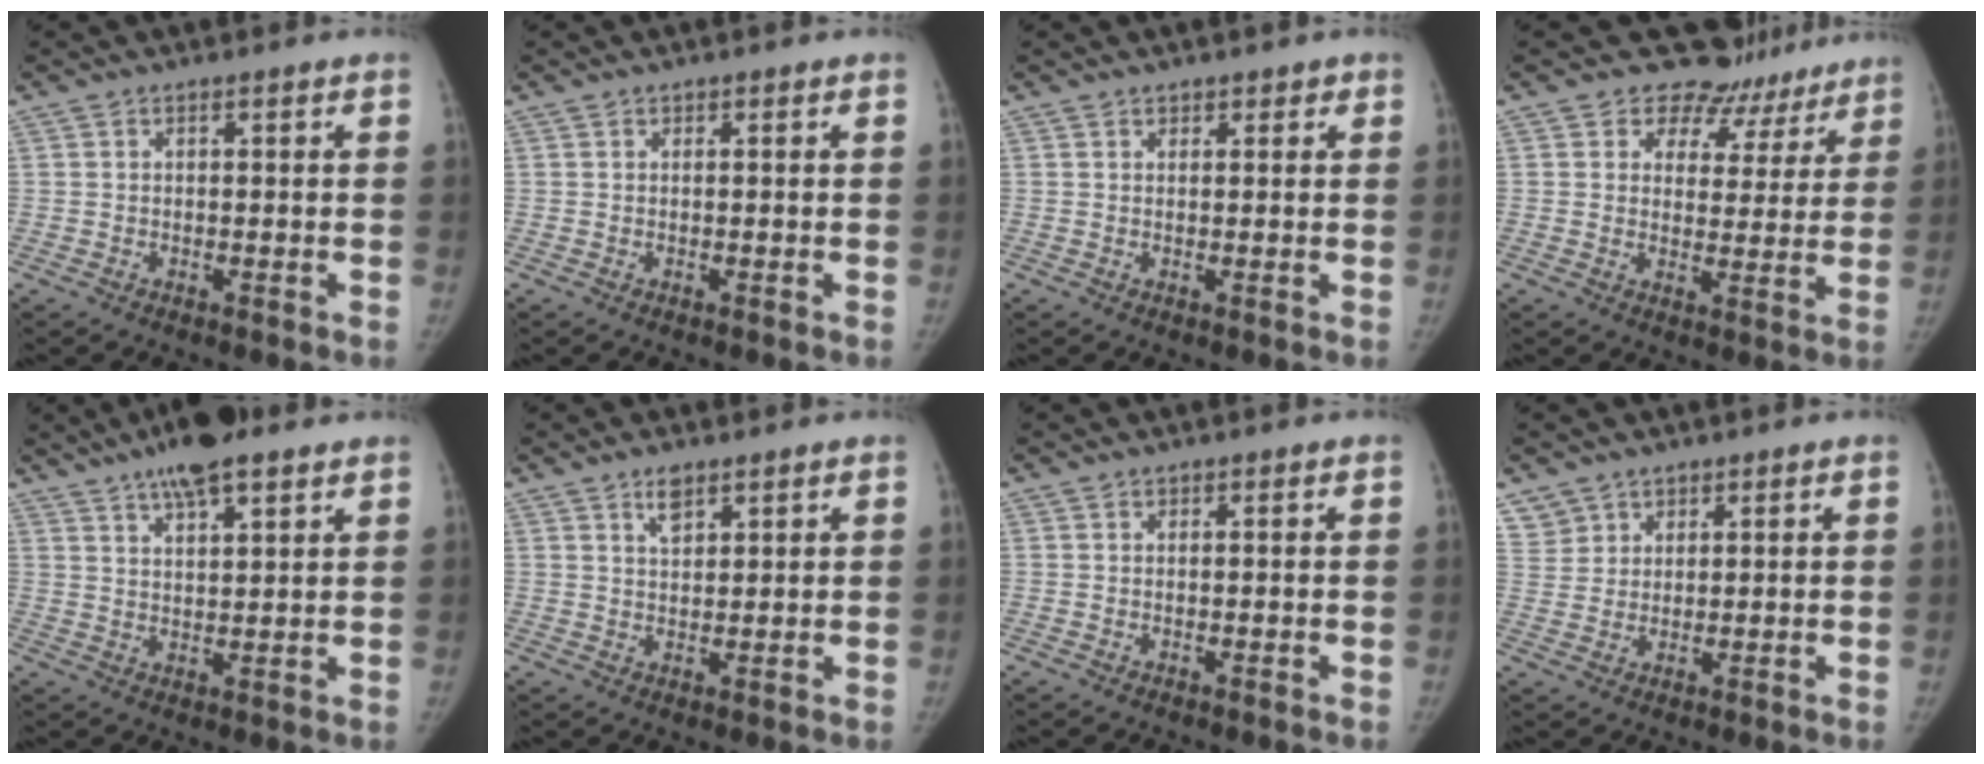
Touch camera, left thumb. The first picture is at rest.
{"total": 0.0}
{"total": 1.6, "force": [1.3, 0.9, 0.3], "torque": [0.011, -0.006, 0.017]}
{"total": 12.2, "force": [9.8, 7.1, 0.7], "torque": [0.037, -0.051, 0.108]}
{"total": 9.5, "force": [6.7, 2.7, 6.2], "torque": [-0.094, -0.018, 0.112]}
{"total": 3.3, "force": [2.3, 1.5, 1.9], "torque": [-0.023, -0.014, 0.042]}
{"total": 0.0}
{"total": 3.9, "force": [2.8, 2.7, -0.6], "torque": [0.038, -0.020, 0.051]}